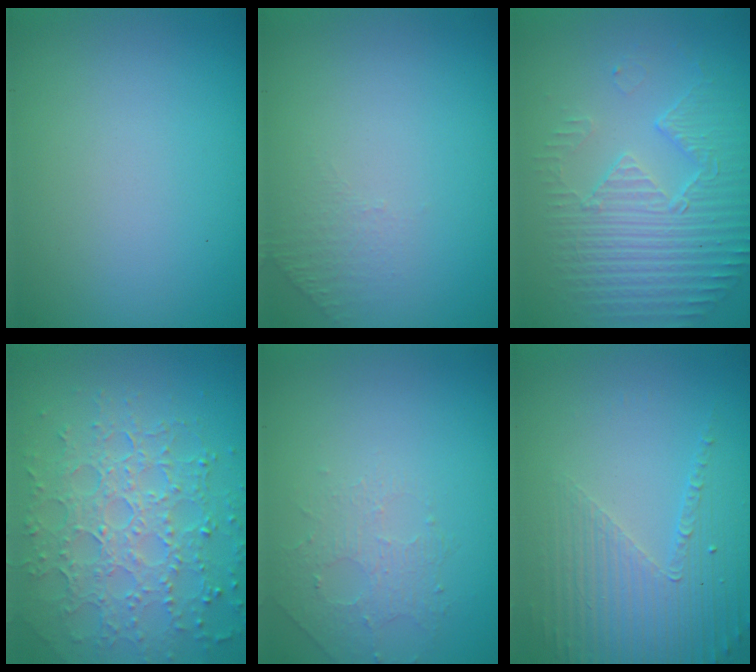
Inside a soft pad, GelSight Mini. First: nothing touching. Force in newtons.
{"total": 1.0, "press": 0.5, "slide": 0.9}
{"total": 5.2, "press": 3.7, "slide": 3.7}
{"total": 7.3, "press": 5.3, "slide": 5.1}
{"total": 1.5, "press": 1.0, "slide": 1.1}
{"total": 5.2, "press": 3.1, "slide": 4.1}